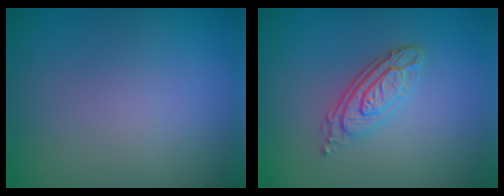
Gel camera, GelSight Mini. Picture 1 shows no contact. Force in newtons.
{"total": 4.2, "press": 3.0, "slide": 3.0}